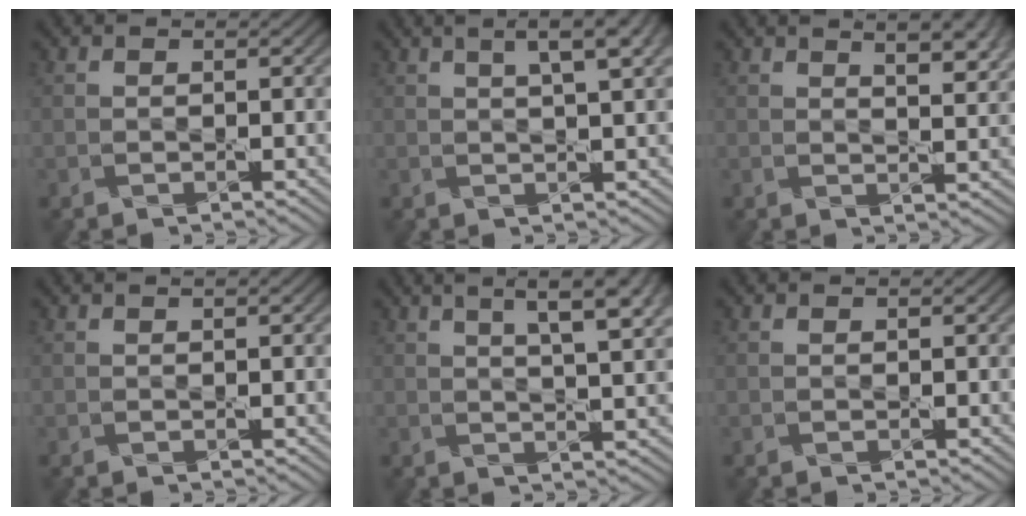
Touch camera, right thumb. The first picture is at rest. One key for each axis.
{"total": 6.7, "fx": 3.0, "fy": 1.6, "fz": 5.8, "tx": -0.070, "ty": 0.018, "tz": 0.035}
{"total": 6.5, "fx": 3.5, "fy": 2.2, "fz": 5.0, "tx": -0.066, "ty": 0.007, "tz": 0.048}
{"total": 0.6, "fx": 0.3, "fy": 0.0, "fz": 0.5, "tx": -0.008, "ty": 0.005, "tz": 0.004}
{"total": 8.9, "fx": 4.4, "fy": 2.3, "fz": 7.4, "tx": -0.090, "ty": 0.024, "tz": 0.050}
{"total": 0.0}